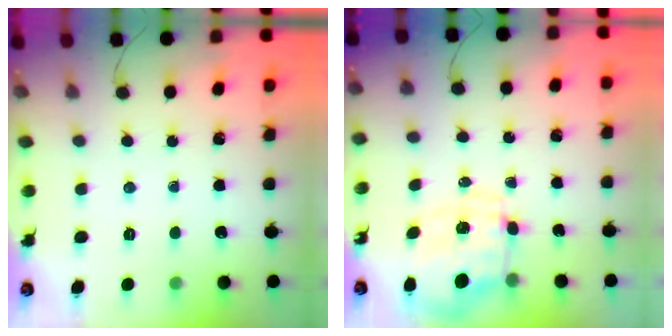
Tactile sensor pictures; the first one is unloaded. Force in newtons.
{"total": 3.4, "press": 3.1, "slide": 1.4}